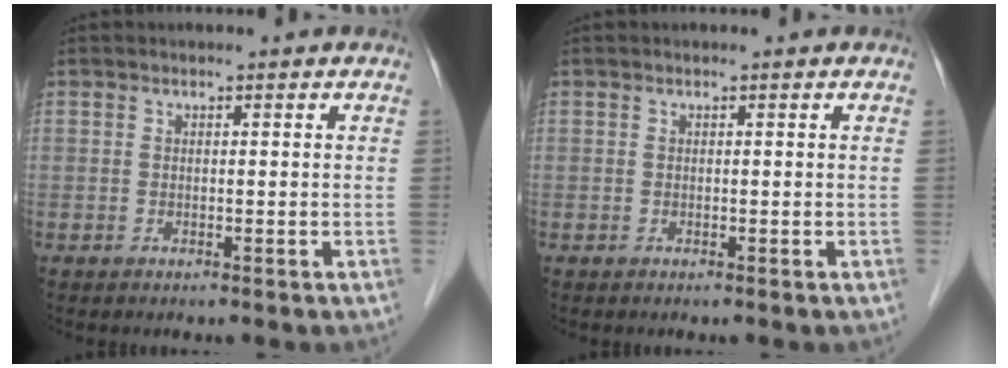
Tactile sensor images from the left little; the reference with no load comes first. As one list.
[{"total": 0.0}]